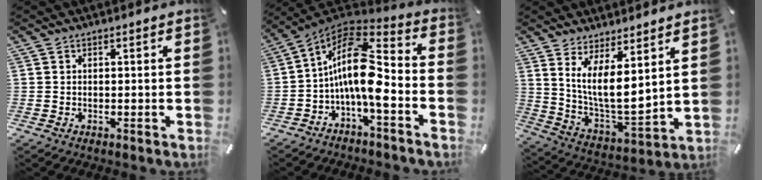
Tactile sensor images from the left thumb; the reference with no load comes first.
{"total": 15.4, "force": [-2.6, 6.8, 13.6], "torque": [-0.279, 0.000, -0.049]}
{"total": 10.1, "force": [6.2, 3.6, 7.1], "torque": [-0.151, -0.055, 0.120]}